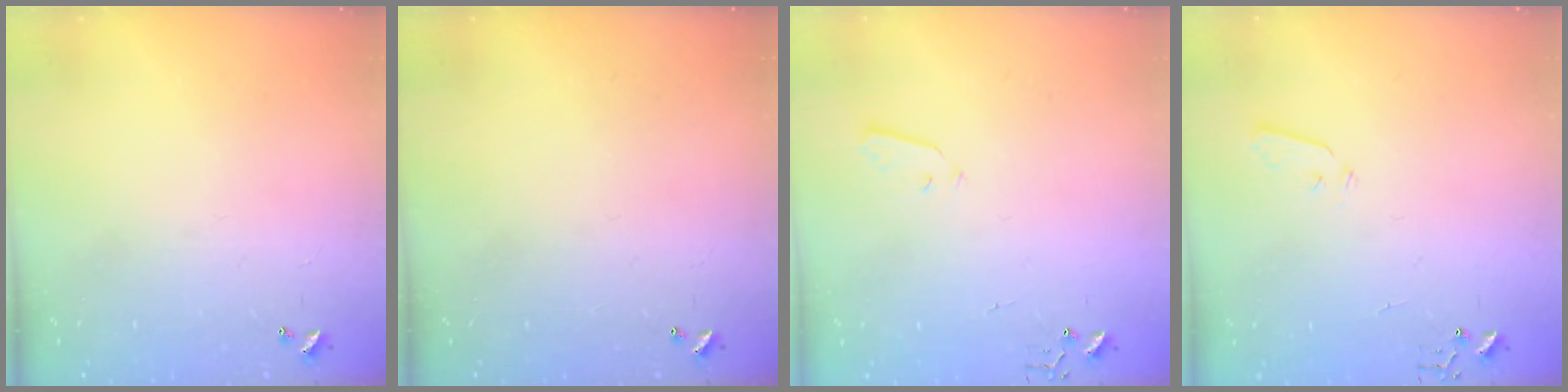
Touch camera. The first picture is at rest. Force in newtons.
{"total": 0.0}
{"total": 3.2, "press": 3.2, "slide": 0.1}
{"total": 3.5, "press": 3.4, "slide": 0.6}